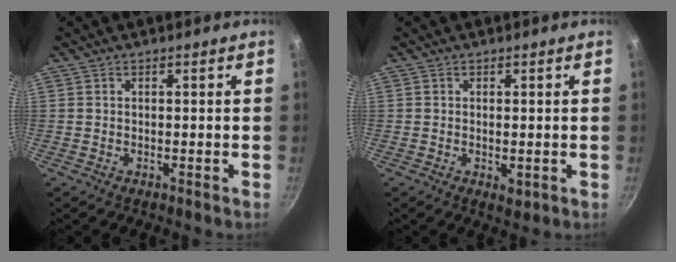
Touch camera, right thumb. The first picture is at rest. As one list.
[{"total": 2.0, "force": [-0.2, 1.1, 1.6], "torque": [-0.025, -0.006, -0.001]}]